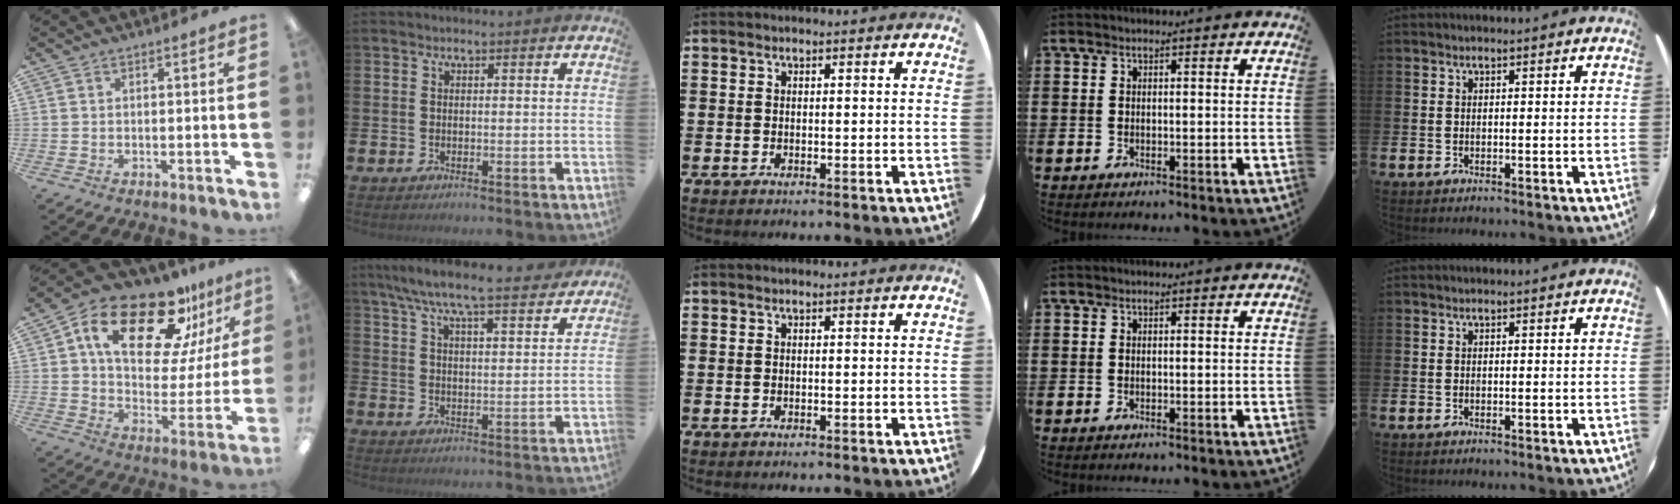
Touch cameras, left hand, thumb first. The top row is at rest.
{"thumb": {"total": 22.9, "force": [14.3, 10.8, 14.2], "torque": [-0.228, -0.073, 0.244]}, "index": {"total": 7.9, "force": [7.3, 0.7, 2.8], "torque": [-0.073, -0.046, 0.127]}}